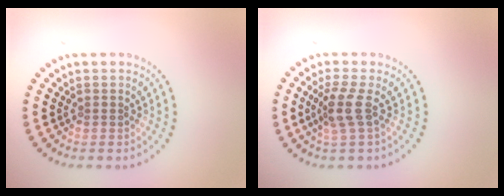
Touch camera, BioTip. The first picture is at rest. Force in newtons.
{"total": 2.6, "press": 2.1, "slide": 1.6}